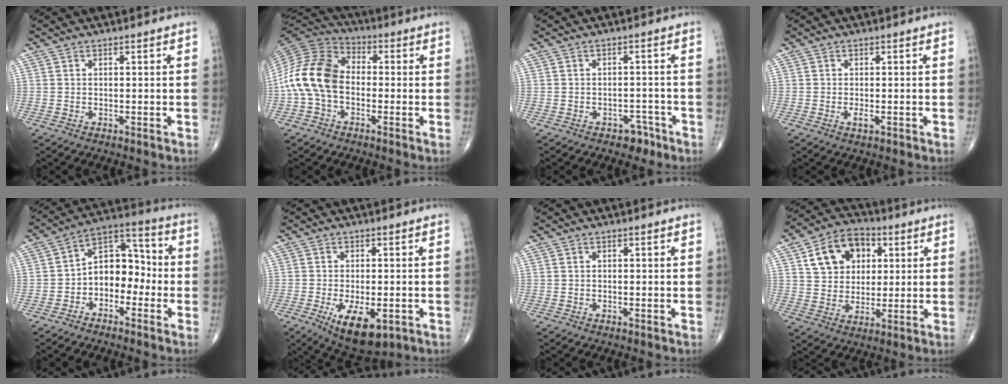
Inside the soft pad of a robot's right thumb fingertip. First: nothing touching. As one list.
[{"total": 13.4, "force": [-1.9, 9.3, 9.5], "torque": [-0.186, 0.036, -0.049]}, {"total": 3.4, "force": [-2.2, 2.3, 1.2], "torque": [0.001, 0.020, -0.025]}, {"total": 1.4, "force": [-0.5, 0.6, 1.2], "torque": [-0.023, -0.002, -0.009]}, {"total": 10.1, "force": [-2.4, 7.1, 6.8], "torque": [-0.067, 0.048, -0.058]}, {"total": 10.1, "force": [-3.7, 4.7, 8.2], "torque": [-0.125, -0.008, -0.047]}, {"total": 0.0}, {"total": 12.8, "force": [4.4, 9.6, 7.3], "torque": [-0.088, 0.000, 0.071]}]